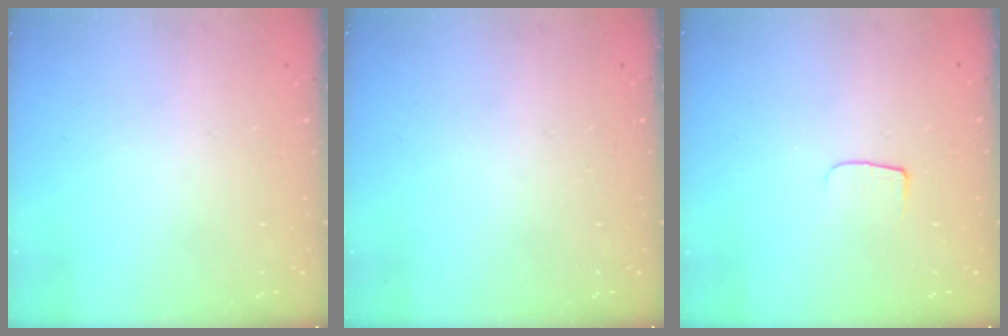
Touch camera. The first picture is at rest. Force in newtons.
{"total": 0.0}
{"total": 4.8, "press": 4.8, "slide": 0.6}